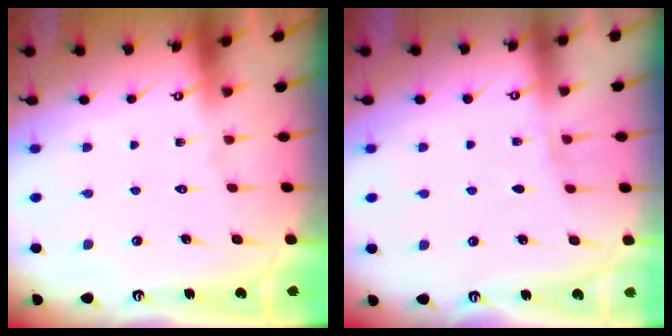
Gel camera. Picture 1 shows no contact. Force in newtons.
{"total": 2.9, "press": 2.8, "slide": 0.7}